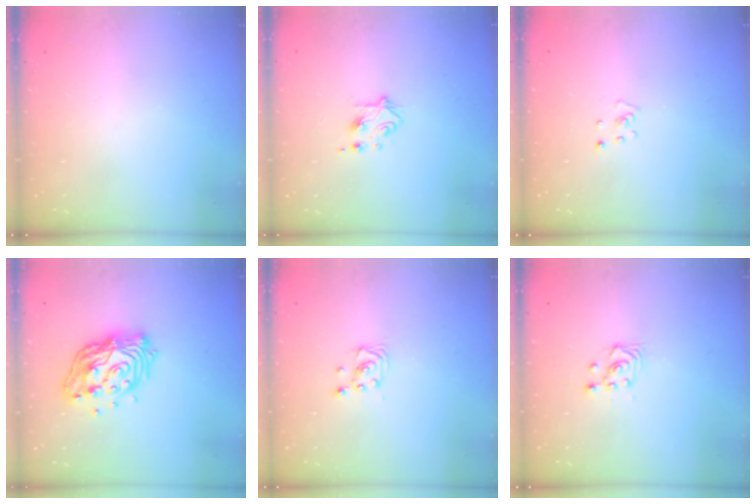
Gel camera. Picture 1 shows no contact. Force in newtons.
{"total": 4.9, "press": 4.9, "slide": 0.7}
{"total": 2.2, "press": 2.2, "slide": 0.2}
{"total": 18.0, "press": 17.9, "slide": 1.6}
{"total": 2.2, "press": 2.2, "slide": 0.3}
{"total": 3.5, "press": 3.2, "slide": 1.5}